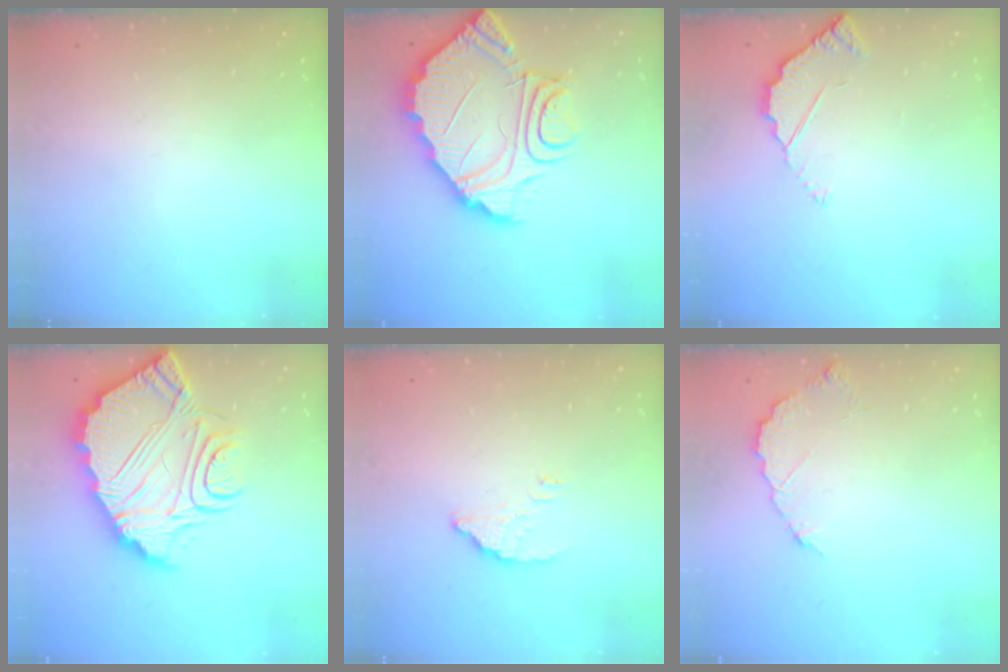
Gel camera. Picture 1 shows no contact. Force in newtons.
{"total": 15.6, "press": 15.5, "slide": 1.7}
{"total": 3.0, "press": 3.0, "slide": 0.3}
{"total": 19.4, "press": 19.3, "slide": 1.3}
{"total": 3.5, "press": 3.4, "slide": 0.4}
{"total": 6.2, "press": 6.2, "slide": 0.3}